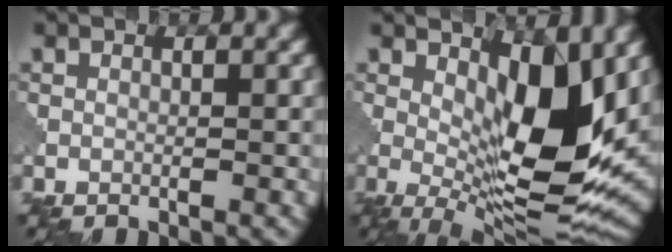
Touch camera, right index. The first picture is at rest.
{"total": 10.4, "force": [2.2, 3.8, 9.4], "torque": [-0.149, -0.017, 0.045]}